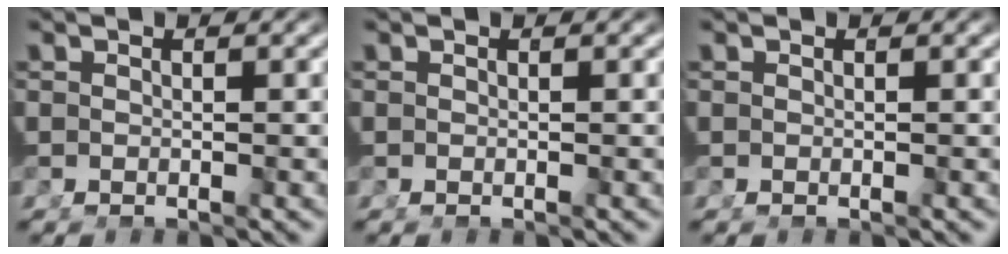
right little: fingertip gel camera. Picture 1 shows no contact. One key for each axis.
{"total": 0.0}
{"total": 0.0}